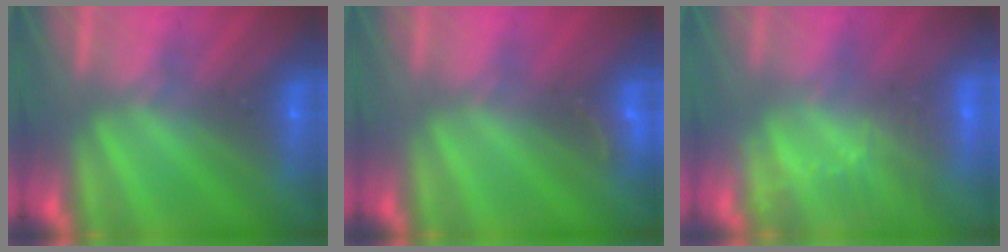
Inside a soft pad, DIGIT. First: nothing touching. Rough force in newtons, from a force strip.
{"total": 3.1}
{"total": 3.3}